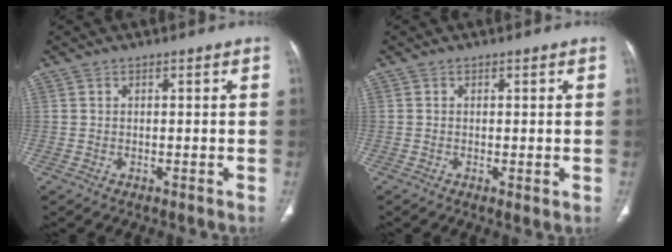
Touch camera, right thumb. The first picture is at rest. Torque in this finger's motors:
{"motor_torque": [-0.08, -0.02, -0.19, 0.05, -0.08]}